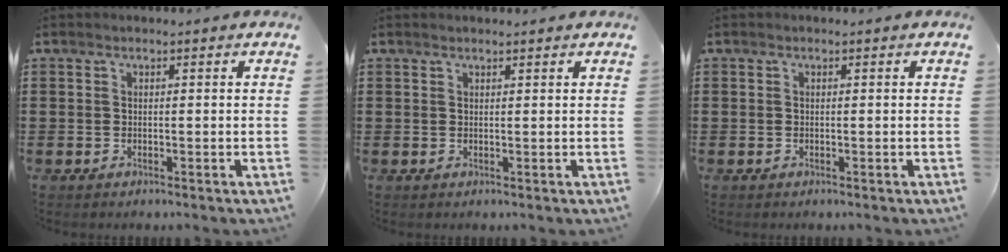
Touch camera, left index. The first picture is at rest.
{"total": 0.7, "force": [0.7, 0.0, 0.2], "torque": [-0.005, -0.002, 0.014]}
{"total": 0.0}